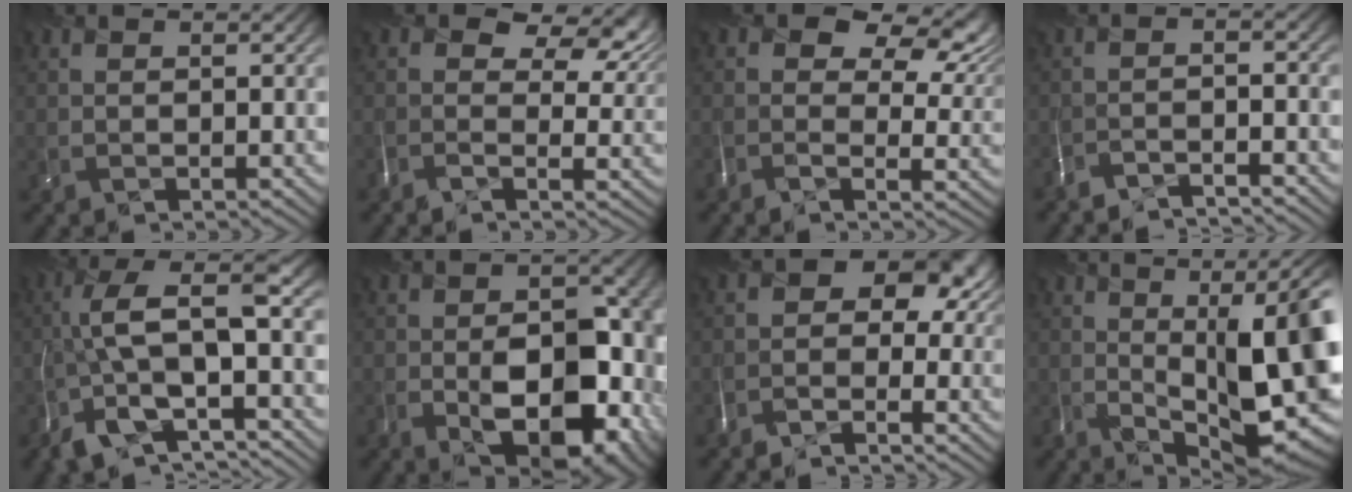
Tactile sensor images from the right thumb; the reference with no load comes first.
{"total": 7.1, "force": [1.9, 4.3, 5.3], "torque": [-0.079, -0.008, 0.031]}
{"total": 9.4, "force": [3.3, 5.8, 6.7], "torque": [-0.102, -0.003, 0.059]}
{"total": 4.1, "force": [-4.0, -0.6, 0.2], "torque": [0.008, -0.002, -0.075]}
{"total": 10.0, "force": [-4.3, 2.8, 8.6], "torque": [-0.176, 0.008, -0.084]}
{"total": 12.1, "force": [-4.4, 6.5, 9.1], "torque": [-0.114, -0.037, -0.048]}
{"total": 5.6, "force": [-1.7, 3.3, 4.1], "torque": [-0.043, 0.000, -0.041]}
{"total": 14.4, "force": [-1.4, 4.2, 13.6], "torque": [-0.180, -0.008, -0.002]}